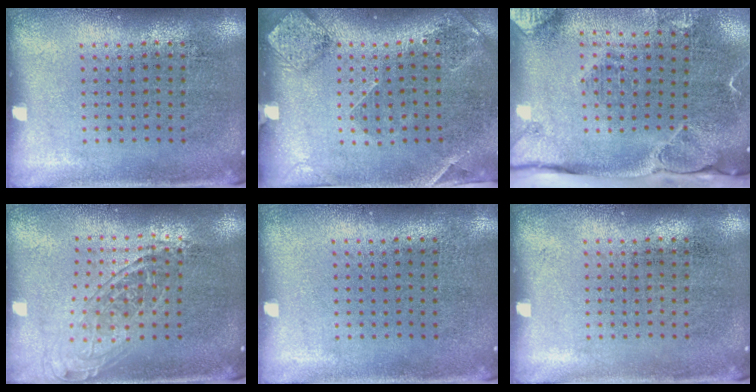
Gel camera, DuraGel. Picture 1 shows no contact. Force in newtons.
{"total": 1.5, "press": 1.4, "slide": 0.4}
{"total": 2.7, "press": 2.2, "slide": 1.6}
{"total": 1.5, "press": 1.2, "slide": 0.9}
{"total": 0.0}
{"total": 0.0}